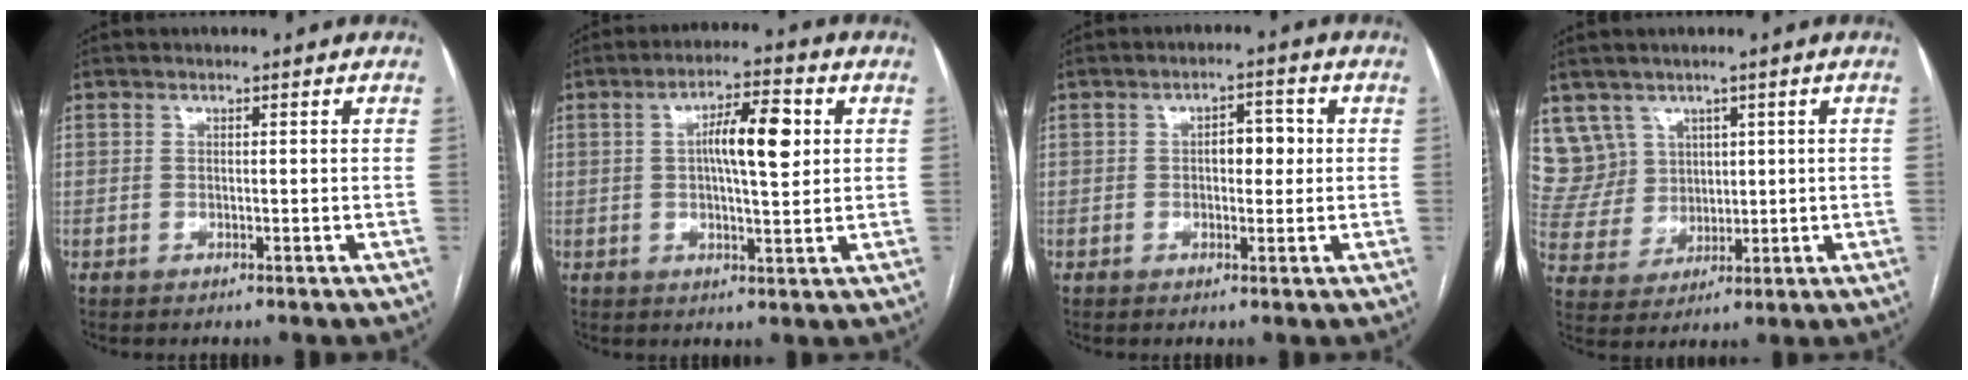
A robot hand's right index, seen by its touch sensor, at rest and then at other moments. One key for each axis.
{"total": 8.5, "fx": 1.7, "fy": 2.0, "fz": 8.1, "tx": -0.139, "ty": 0.016, "tz": 0.026}
{"total": 4.0, "fx": 0.3, "fy": 2.0, "fz": 3.4, "tx": -0.048, "ty": 0.014, "tz": 0.005}
{"total": 8.1, "fx": 4.6, "fy": 6.7, "fz": 0.0, "tx": -0.006, "ty": 0.028, "tz": 0.106}